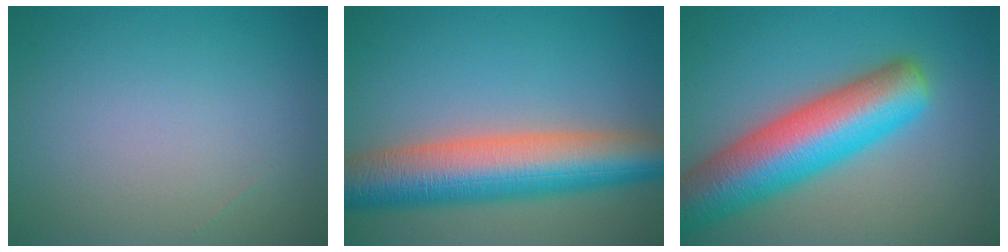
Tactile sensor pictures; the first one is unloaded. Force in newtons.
{"total": 10.8, "press": 10.7, "slide": 0.5}
{"total": 10.8, "press": 10.8, "slide": 0.4}